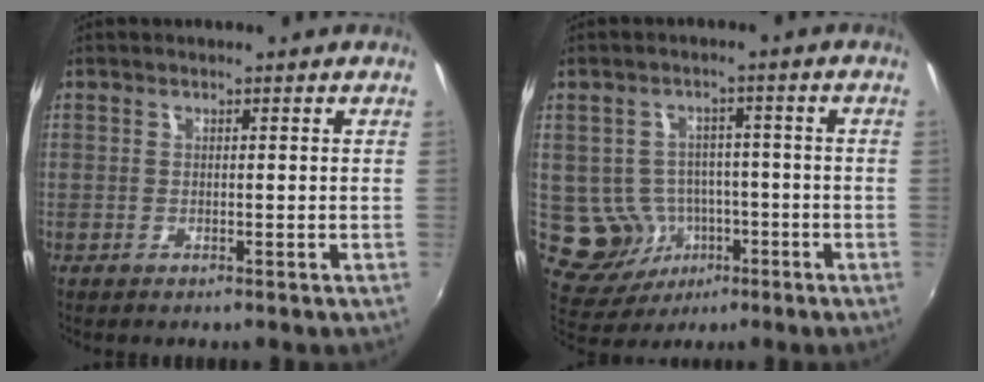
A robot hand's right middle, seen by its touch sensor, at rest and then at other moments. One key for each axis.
{"total": 9.1, "fx": -2.7, "fy": 8.1, "fz": 3.1, "tx": -0.078, "ty": 0.009, "tz": -0.019}